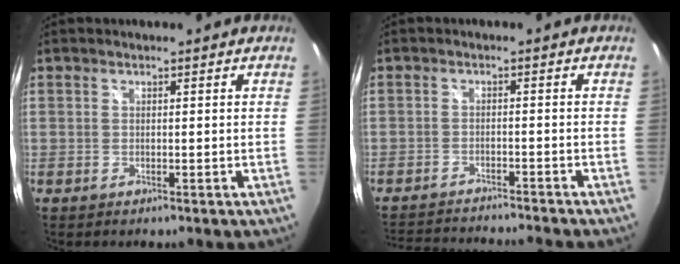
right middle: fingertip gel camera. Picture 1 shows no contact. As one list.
[{"total": 9.5, "force": [-9.0, 0.2, 3.1], "torque": [-0.076, -0.005, -0.140]}]